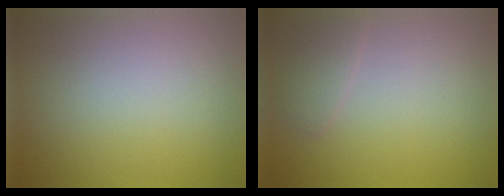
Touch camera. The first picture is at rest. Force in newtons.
{"total": 1.6, "press": 1.6, "slide": 0.1}